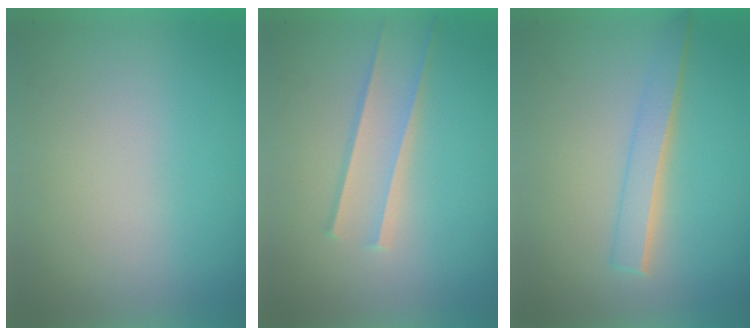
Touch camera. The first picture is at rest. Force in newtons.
{"total": 1.7}
{"total": 2.2}